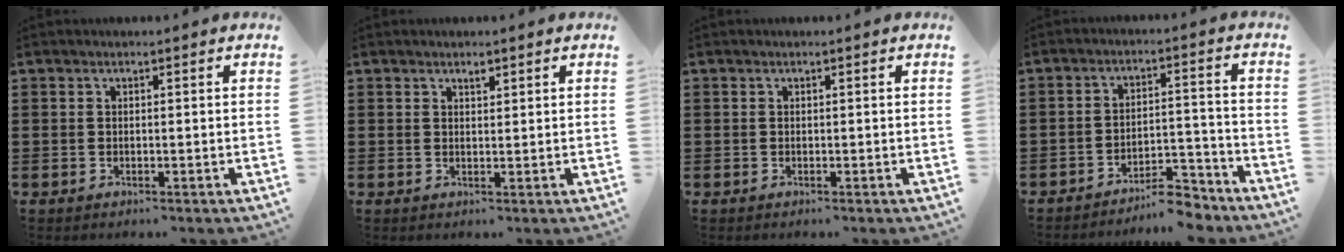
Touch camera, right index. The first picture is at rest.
{"total": 1.1, "force": [0.9, 0.5, 0.5], "torque": [-0.012, 0.002, 0.016]}
{"total": 0.0}
{"total": 6.9, "force": [-6.3, 1.2, 2.5], "torque": [-0.035, 0.018, -0.118]}